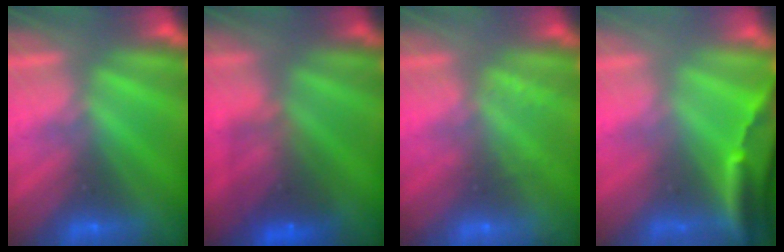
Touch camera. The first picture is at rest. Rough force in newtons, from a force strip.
{"total": 7.2}
{"total": 2.1}
{"total": 3.9}